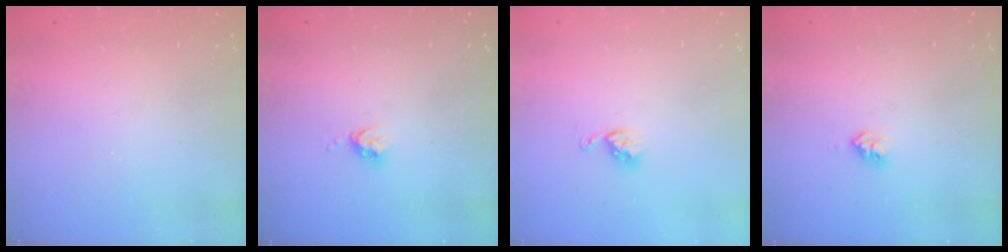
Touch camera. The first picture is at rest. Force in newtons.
{"total": 3.5, "press": 3.4, "slide": 0.5}
{"total": 5.1, "press": 5.0, "slide": 0.5}
{"total": 2.8, "press": 2.8, "slide": 0.2}